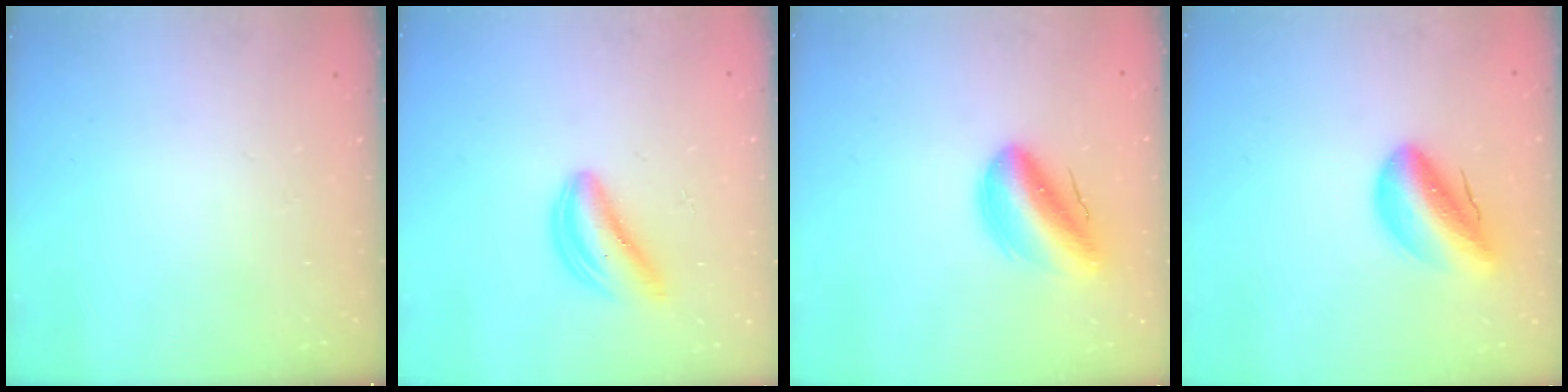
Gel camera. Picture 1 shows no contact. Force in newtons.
{"total": 5.1, "press": 5.0, "slide": 1.0}
{"total": 13.6, "press": 13.2, "slide": 3.4}
{"total": 12.7, "press": 12.2, "slide": 3.6}